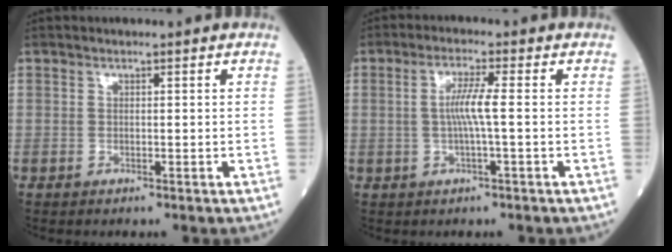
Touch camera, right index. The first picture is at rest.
{"total": 4.4, "force": [-0.1, -0.3, 4.4], "torque": [-0.088, 0.004, -0.002]}